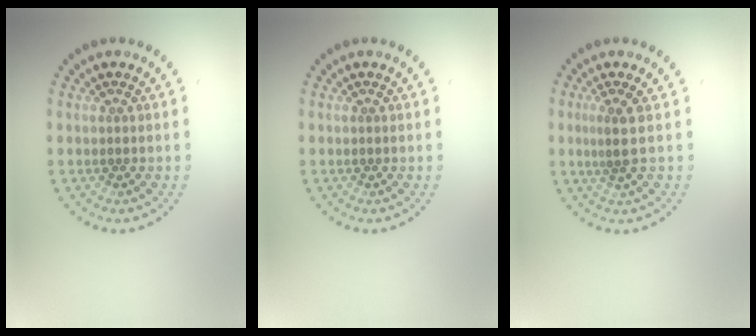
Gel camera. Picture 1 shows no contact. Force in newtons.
{"total": 0.0}
{"total": 1.8, "press": 1.2, "slide": 1.3}